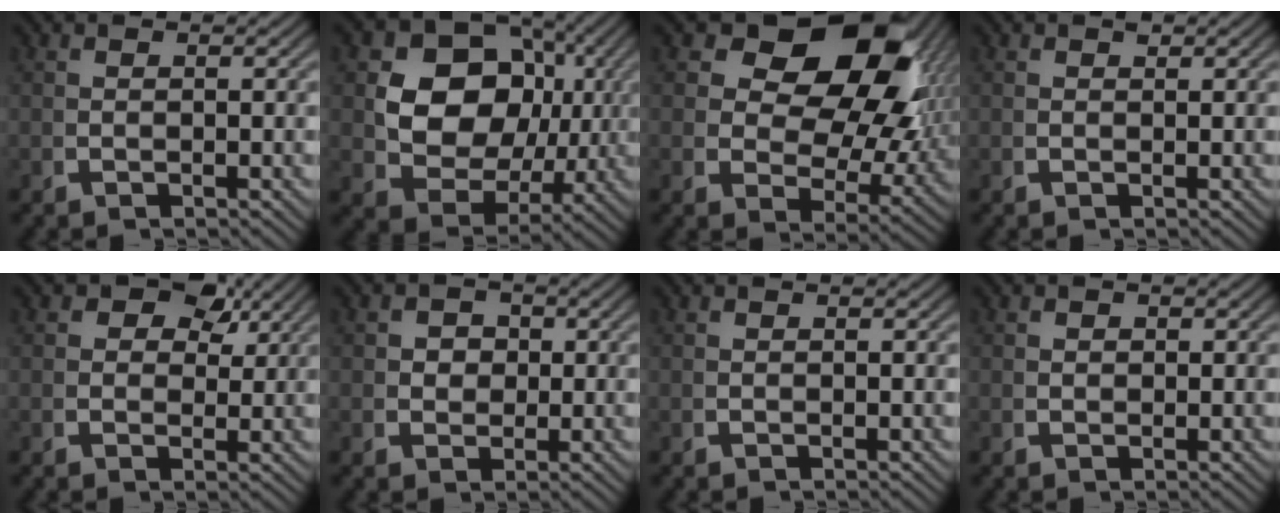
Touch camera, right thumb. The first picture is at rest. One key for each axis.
{"total": 14.1, "fx": 1.5, "fy": 10.8, "fz": 9.0, "tx": -0.196, "ty": -0.039, "tz": 0.036}
{"total": 19.8, "fx": 4.7, "fy": 13.0, "fz": 14.2, "tx": -0.202, "ty": 0.003, "tz": 0.062}
{"total": 0.7, "fx": 0.5, "fy": 0.4, "fz": 0.3, "tx": -0.004, "ty": -0.001, "tz": 0.009}
{"total": 4.2, "fx": 2.0, "fy": 2.7, "fz": 2.4, "tx": -0.038, "ty": -0.006, "tz": 0.033}
{"total": 3.0, "fx": 0.6, "fy": 2.6, "fz": 1.4, "tx": -0.025, "ty": -0.011, "tz": 0.016}
{"total": 0.0}
{"total": 0.8, "fx": 0.3, "fy": 0.7, "fz": 0.3, "tx": -0.008, "ty": -0.005, "tz": 0.009}